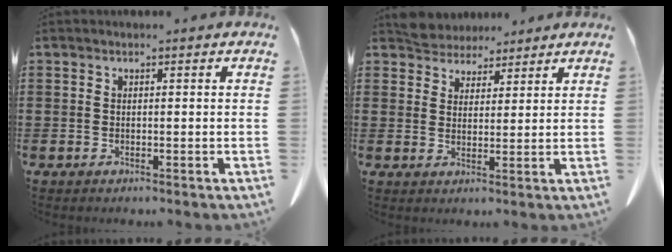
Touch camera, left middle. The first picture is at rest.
{"total": 4.4, "force": [4.2, 1.4, 0.0], "torque": [-0.016, -0.009, 0.081]}